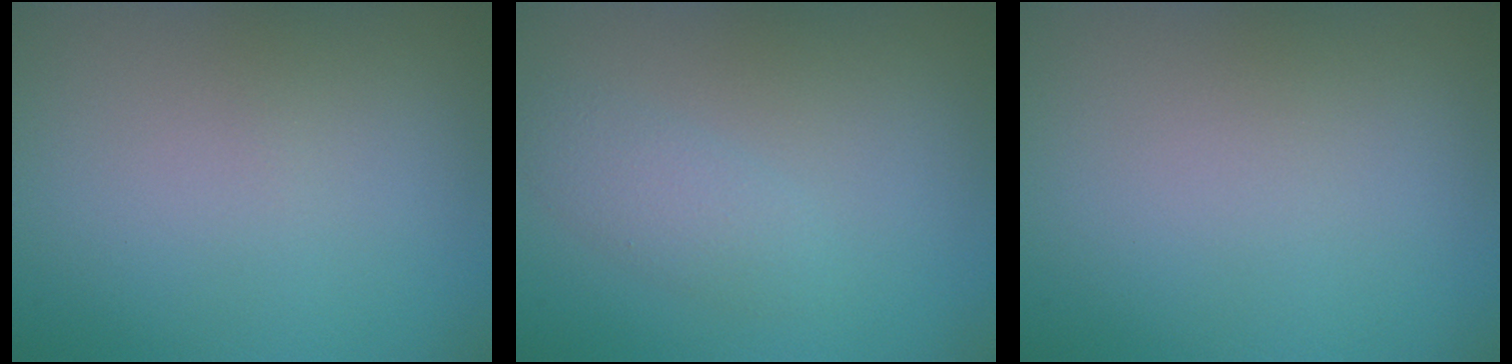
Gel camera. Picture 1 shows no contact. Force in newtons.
{"total": 1.9, "press": 1.9, "slide": 0.1}
{"total": 0.0}